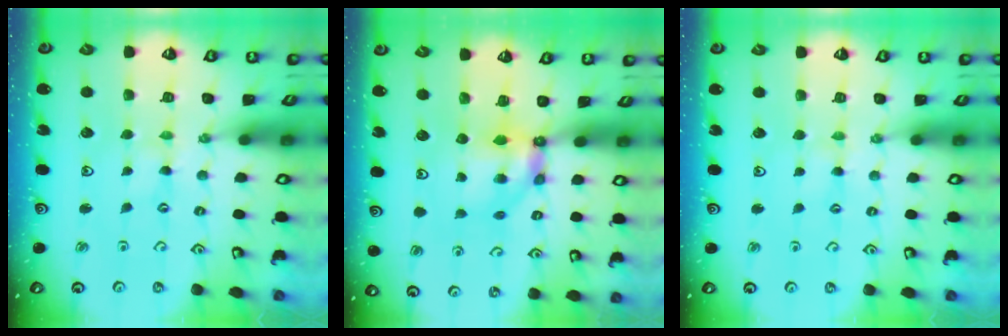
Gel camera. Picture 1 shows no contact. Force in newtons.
{"total": 6.4, "press": 6.4, "slide": 0.6}
{"total": 2.6, "press": 2.6, "slide": 0.4}